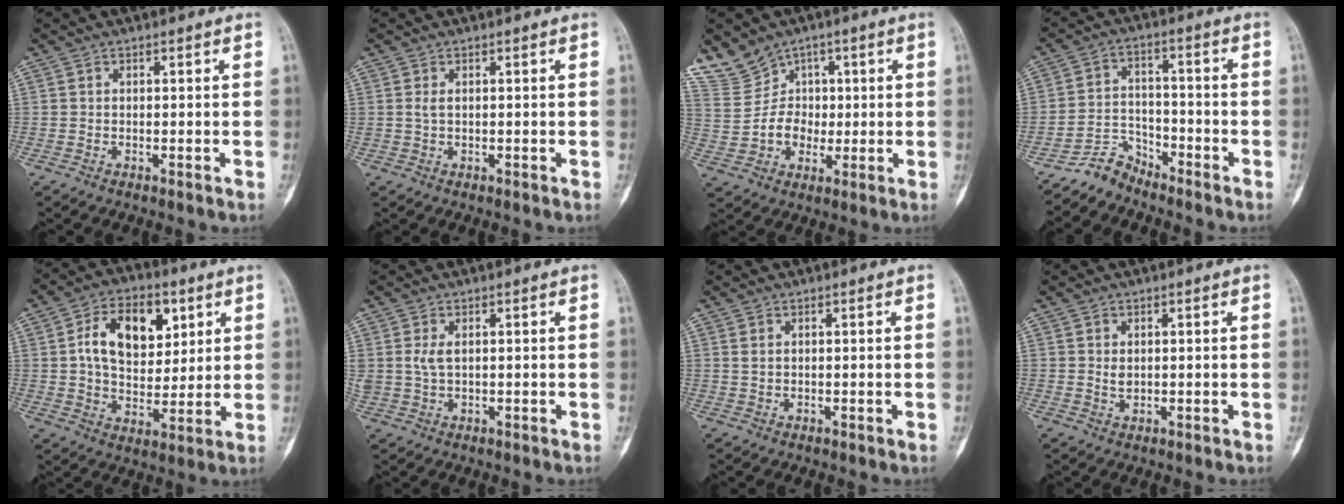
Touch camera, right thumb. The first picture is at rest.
{"total": 1.1, "force": [0.3, 0.6, 0.9], "torque": [-0.020, 0.004, 0.011]}
{"total": 10.4, "force": [4.7, 9.0, 2.3], "torque": [-0.017, 0.002, 0.098]}
{"total": 5.3, "force": [-4.9, 2.0, -0.1], "torque": [0.015, 0.047, -0.098]}
{"total": 14.6, "force": [4.4, 9.4, 10.3], "torque": [-0.132, -0.008, 0.074]}
{"total": 2.6, "force": [0.7, 1.5, 2.0], "torque": [-0.045, 0.002, 0.020]}
{"total": 0.9, "force": [0.4, 0.5, 0.6], "torque": [-0.015, 0.004, 0.012]}
{"total": 1.3, "force": [0.3, 0.9, 1.0], "torque": [-0.014, -0.005, 0.010]}